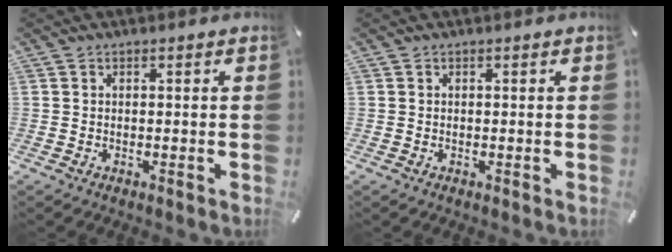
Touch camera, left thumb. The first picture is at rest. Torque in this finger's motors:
{"motor_torque": [-0.08, -0.25, 0.07, 0.00, -0.02]}